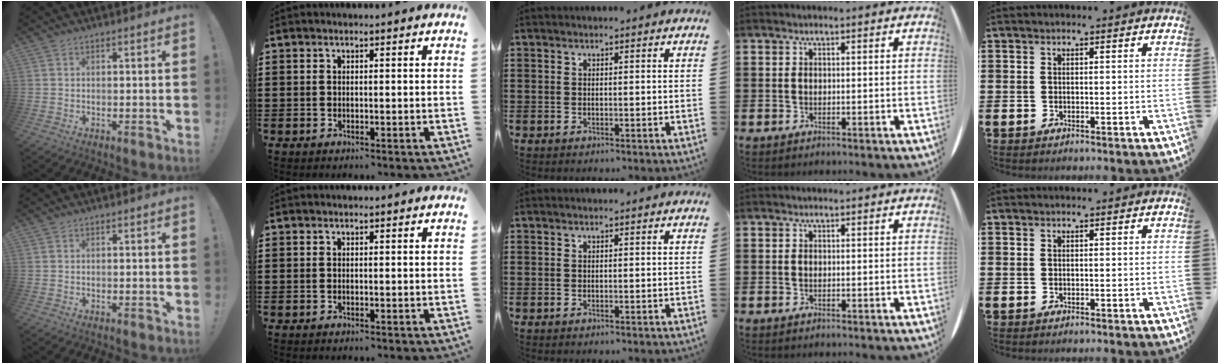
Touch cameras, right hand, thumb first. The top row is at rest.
{}